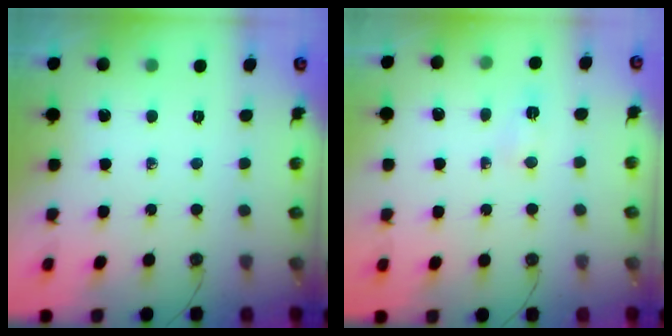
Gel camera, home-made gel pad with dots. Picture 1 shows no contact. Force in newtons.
{"total": 2.8, "press": 2.8, "slide": 0.2}